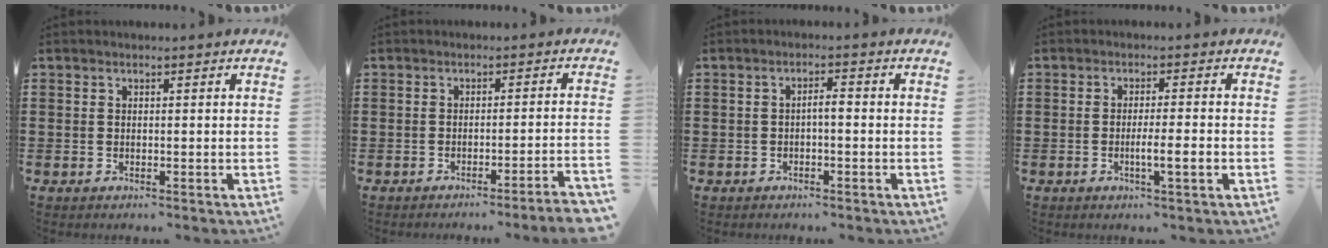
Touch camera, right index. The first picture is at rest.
{"total": 2.9, "force": [-2.4, -0.8, 1.5], "torque": [-0.024, -0.011, -0.047]}
{"total": 1.7, "force": [-0.6, 0.4, 1.6], "torque": [-0.029, 0.002, -0.012]}
{"total": 4.2, "force": [-1.3, 0.1, 4.0], "torque": [-0.067, -0.007, -0.023]}